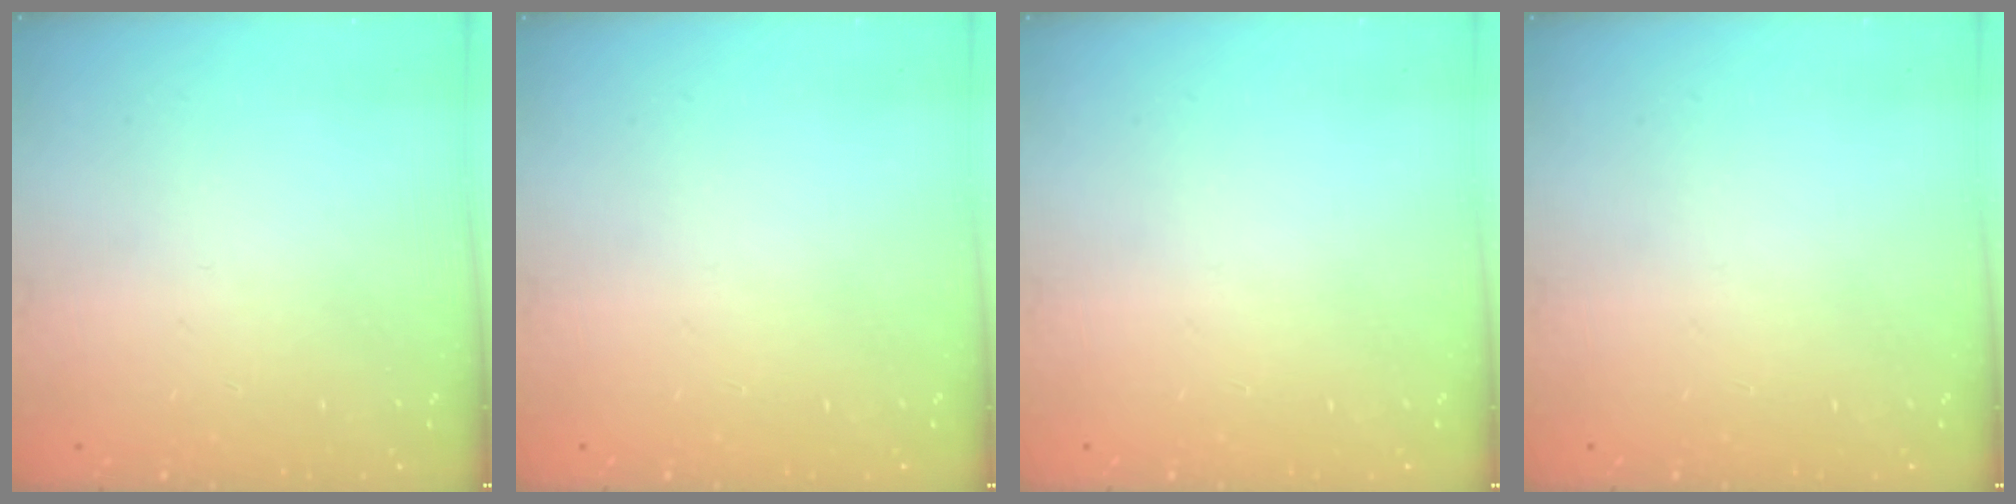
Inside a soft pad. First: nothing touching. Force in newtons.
{"total": 0.0}
{"total": 0.0}
{"total": 0.0}